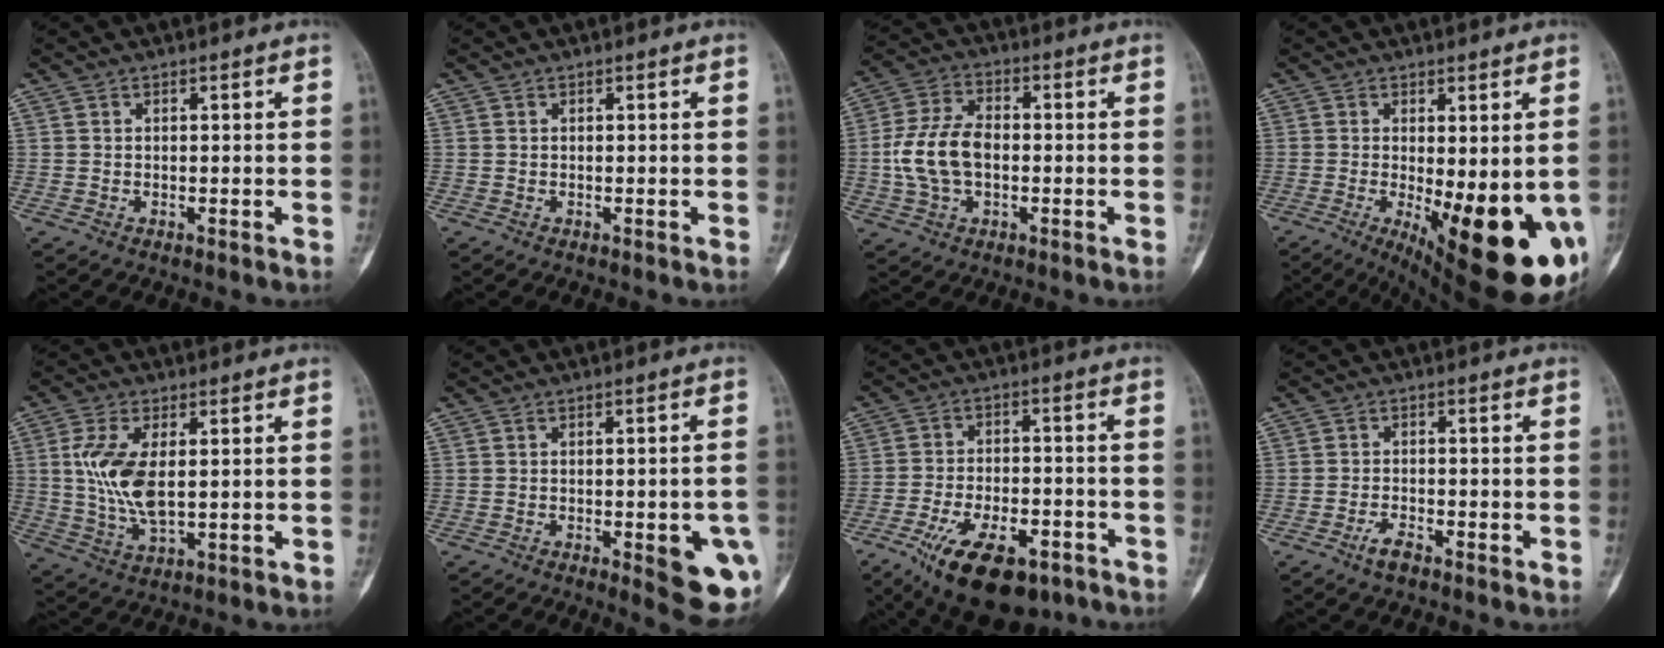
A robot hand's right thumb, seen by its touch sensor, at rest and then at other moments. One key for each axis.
{"total": 0.0}
{"total": 11.2, "fx": -0.9, "fy": 7.1, "fz": 8.7, "tx": -0.171, "ty": 0.021, "tz": -0.021}
{"total": 19.0, "fx": -5.4, "fy": 6.6, "fz": 17.0, "tx": -0.185, "ty": -0.027, "tz": -0.054}
{"total": 11.0, "fx": 1.4, "fy": 5.3, "fz": 9.5, "tx": -0.197, "ty": -0.012, "tz": 0.034}
{"total": 11.5, "fx": -3.7, "fy": 3.6, "fz": 10.3, "tx": -0.108, "ty": 0.002, "tz": -0.033}
{"total": 17.4, "fx": -10.0, "fy": 8.2, "fz": 11.7, "tx": -0.195, "ty": 0.034, "tz": -0.154}
{"total": 3.0, "fx": -2.0, "fy": 1.2, "fz": 1.9, "tx": -0.041, "ty": 0.008, "tz": -0.039}